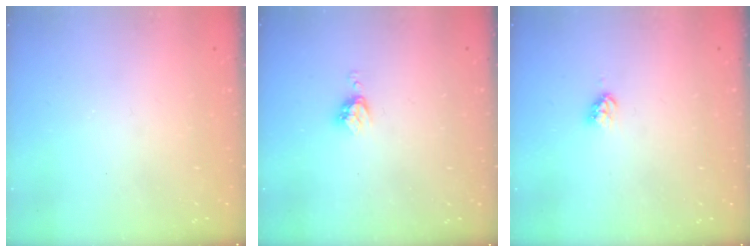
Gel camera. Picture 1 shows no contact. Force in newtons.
{"total": 3.2, "press": 3.1, "slide": 0.4}
{"total": 3.1, "press": 3.1, "slide": 0.5}